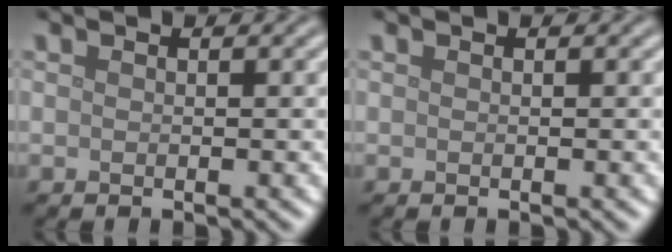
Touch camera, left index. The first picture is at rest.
{"total": 0.0}